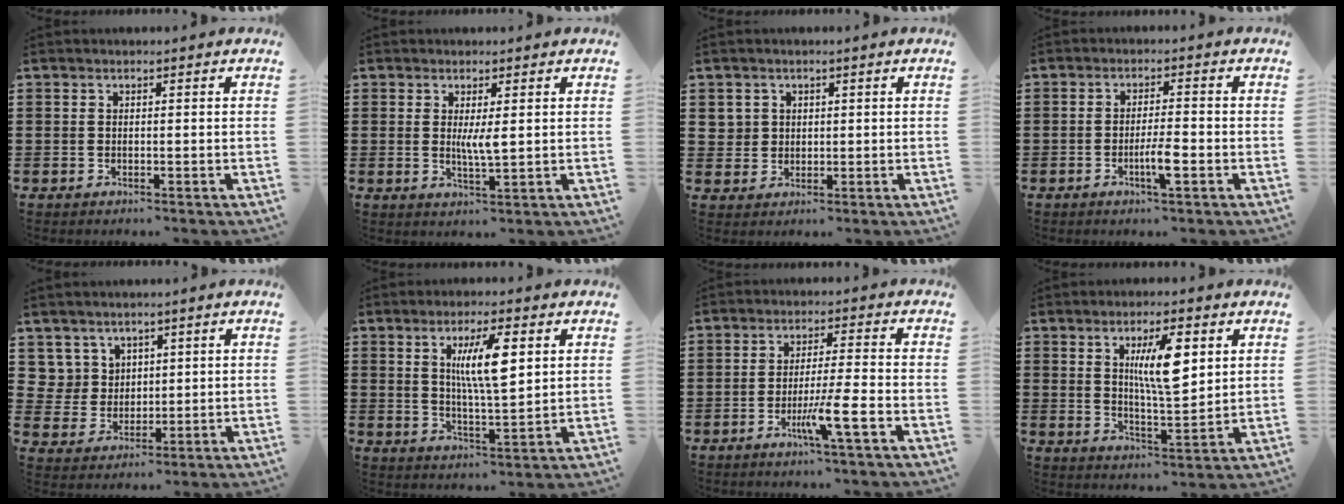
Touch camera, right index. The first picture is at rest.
{"total": 3.2, "force": [0.5, 0.5, 3.1], "torque": [-0.063, -0.002, 0.006]}
{"total": 2.7, "force": [0.9, 2.5, 0.4], "torque": [-0.021, 0.009, 0.017]}
{"total": 4.3, "force": [-1.7, 0.5, 4.0], "torque": [-0.075, -0.004, -0.032]}
{"total": 5.1, "force": [2.7, 4.3, 0.4], "torque": [-0.034, 0.008, 0.053]}
{"total": 8.3, "force": [2.7, 1.9, 7.6], "torque": [-0.137, 0.000, 0.039]}
{"total": 6.9, "force": [-3.1, -0.1, 6.1], "torque": [-0.105, -0.012, -0.053]}
{"total": 8.5, "force": [3.1, 2.3, 7.6], "torque": [-0.130, -0.001, 0.045]}